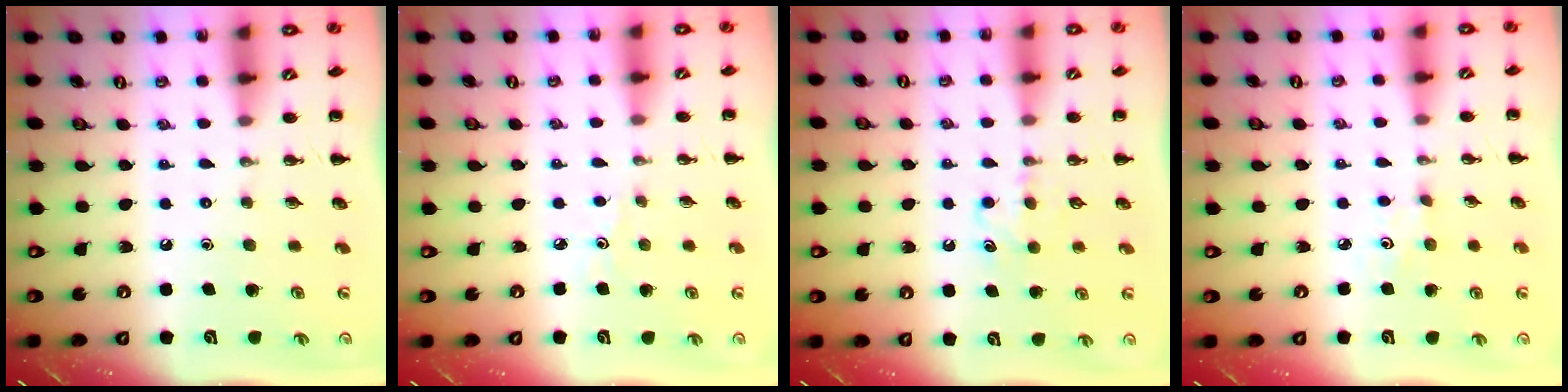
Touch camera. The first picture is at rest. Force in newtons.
{"total": 2.2, "press": 2.0, "slide": 0.9}
{"total": 5.6, "press": 5.4, "slide": 1.6}
{"total": 1.8, "press": 1.7, "slide": 0.6}